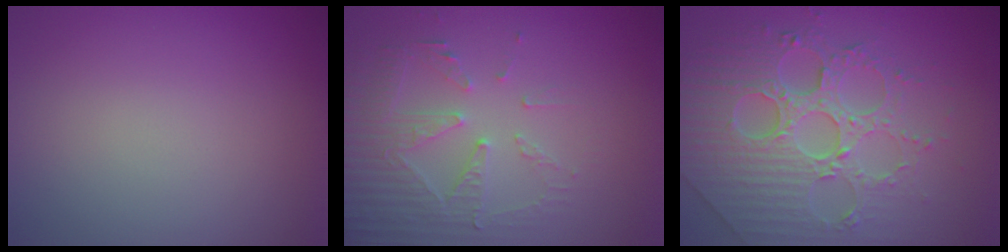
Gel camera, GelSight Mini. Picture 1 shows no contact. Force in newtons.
{"total": 5.3, "press": 3.7, "slide": 3.8}
{"total": 7.8, "press": 6.1, "slide": 4.8}